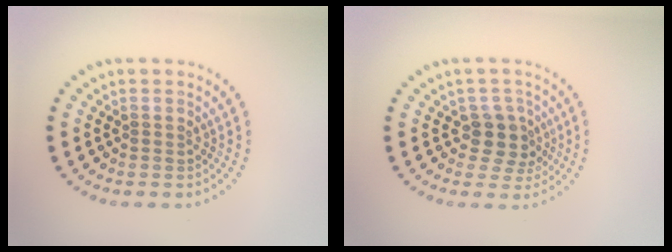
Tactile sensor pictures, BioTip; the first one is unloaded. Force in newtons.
{"total": 2.7, "press": 2.3, "slide": 1.4}